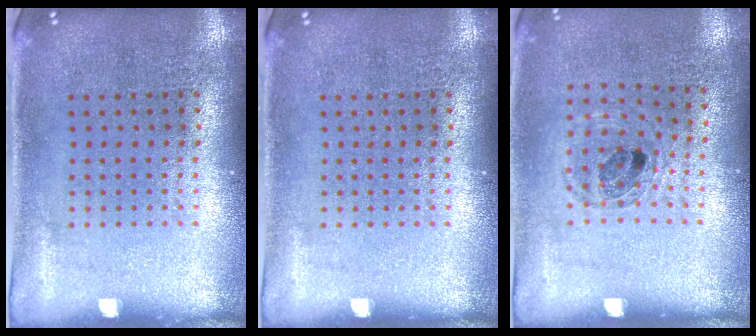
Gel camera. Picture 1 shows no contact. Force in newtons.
{"total": 0.0}
{"total": 0.9, "press": 0.9, "slide": 0.1}